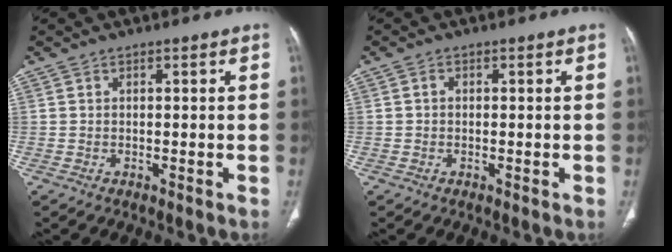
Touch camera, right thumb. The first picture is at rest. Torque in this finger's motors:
{"motor_torque": [-0.17, 0.10, -0.05, 0.02, 0.07]}